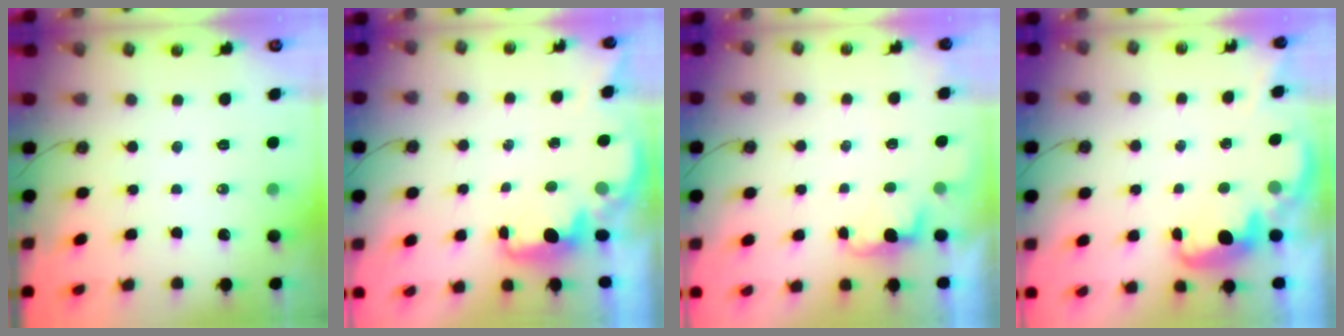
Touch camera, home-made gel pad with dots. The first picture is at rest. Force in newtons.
{"total": 2.1, "press": 2.0, "slide": 0.7}
{"total": 1.1, "press": 0.8, "slide": 0.7}
{"total": 2.6, "press": 2.5, "slide": 0.8}